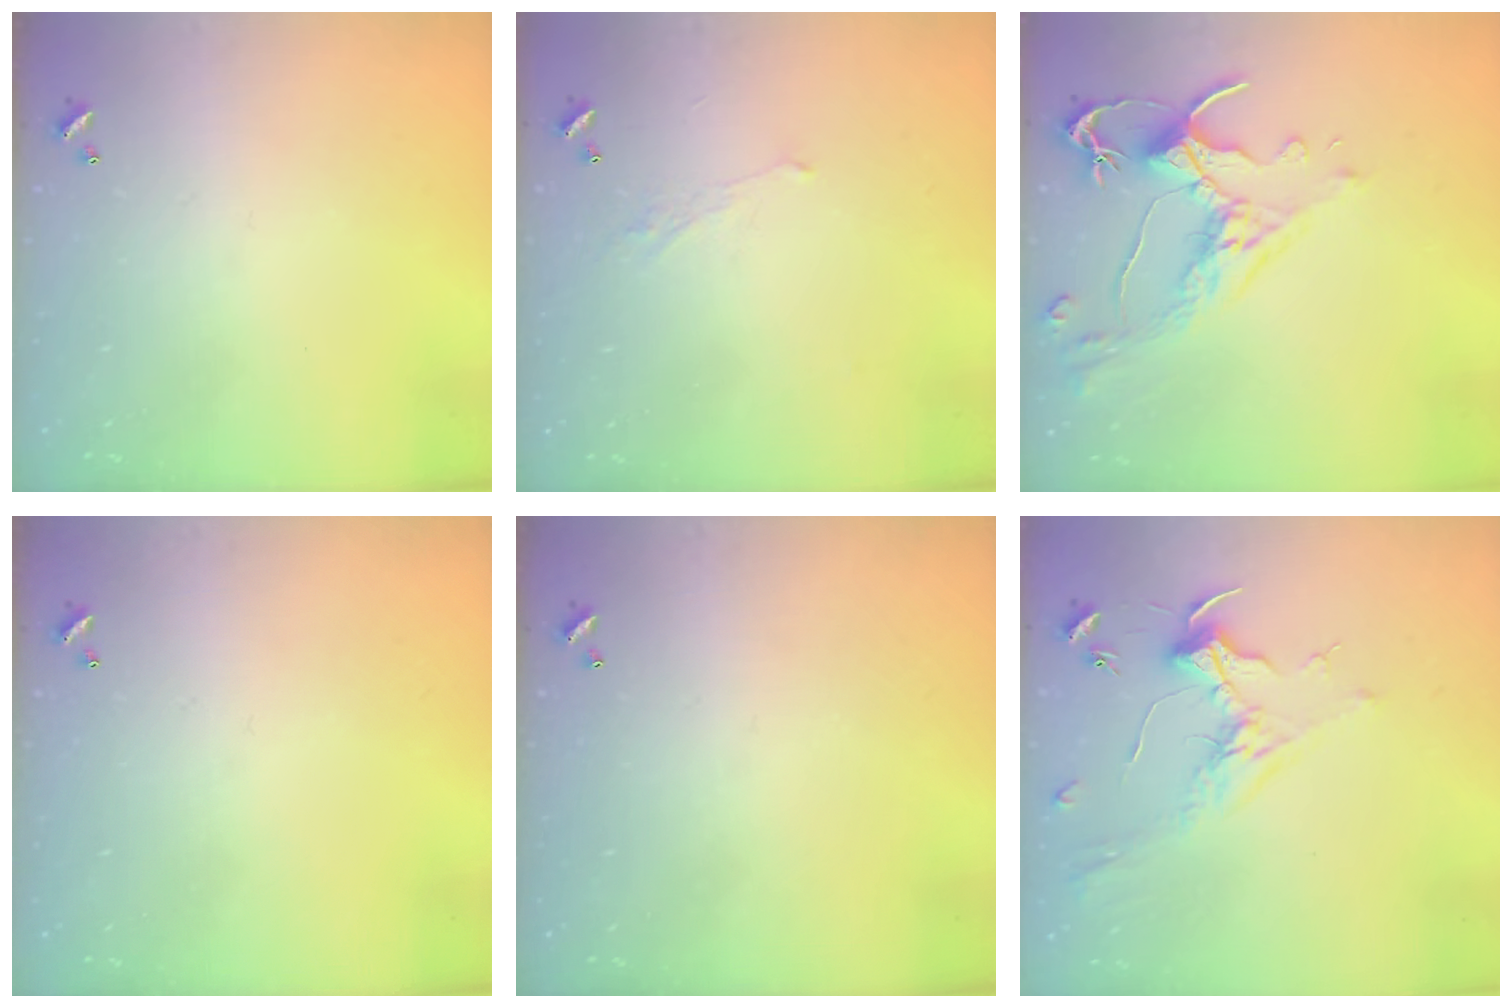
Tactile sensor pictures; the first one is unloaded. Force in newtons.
{"total": 1.7, "press": 1.6, "slide": 0.6}
{"total": 2.5, "press": 2.1, "slide": 1.2}
{"total": 0.0}
{"total": 0.0}
{"total": 1.8, "press": 1.7, "slide": 0.7}